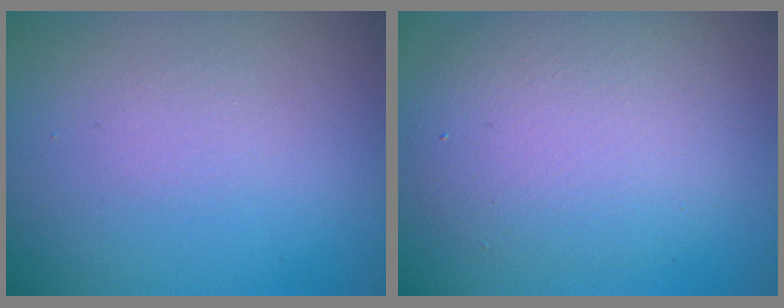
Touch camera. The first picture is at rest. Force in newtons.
{"total": 6.0, "press": 6.0, "slide": 0.3}